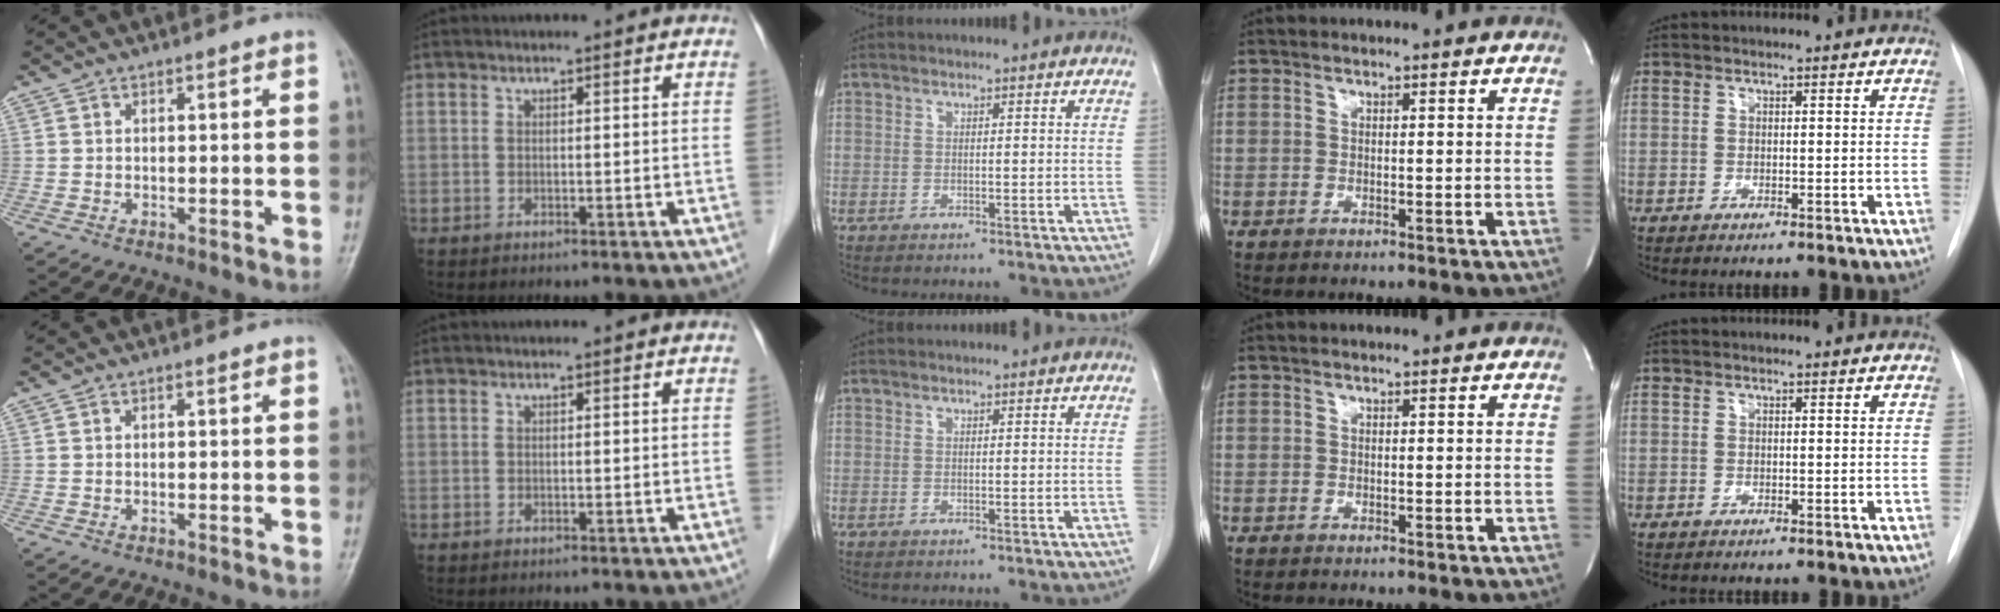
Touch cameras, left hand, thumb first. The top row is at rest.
{}